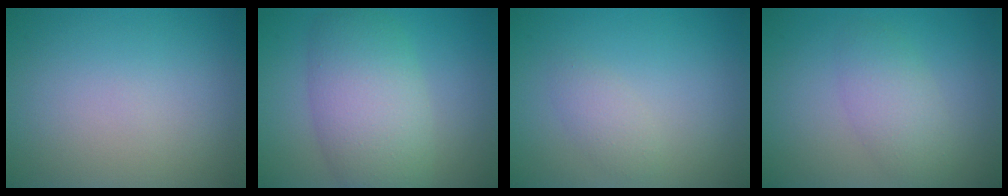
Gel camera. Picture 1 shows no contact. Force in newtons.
{"total": 7.2, "press": 7.2, "slide": 0.2}
{"total": 1.5, "press": 1.5, "slide": 0.1}
{"total": 3.0, "press": 3.0, "slide": 0.2}